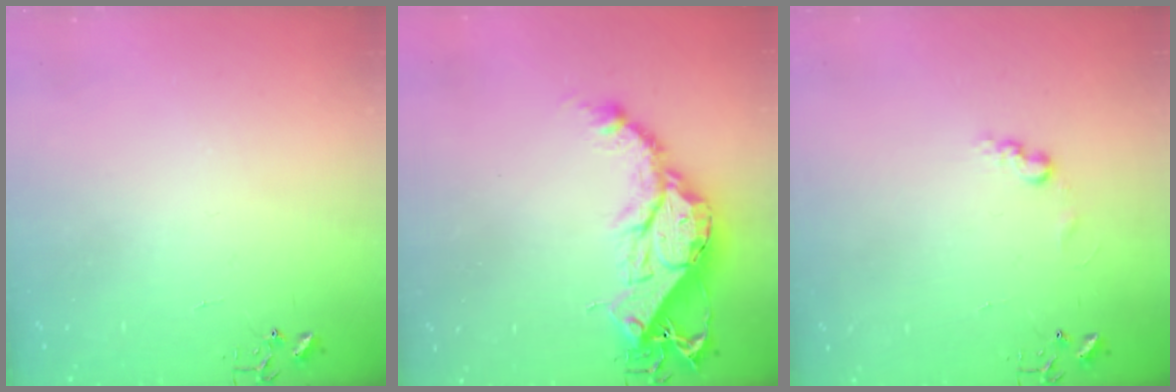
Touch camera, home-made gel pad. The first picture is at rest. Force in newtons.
{"total": 17.2, "press": 17.1, "slide": 1.3}
{"total": 6.4, "press": 6.4, "slide": 0.5}